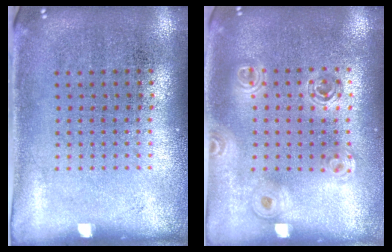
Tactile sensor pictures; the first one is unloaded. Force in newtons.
{"total": 1.6, "press": 1.4, "slide": 0.7}